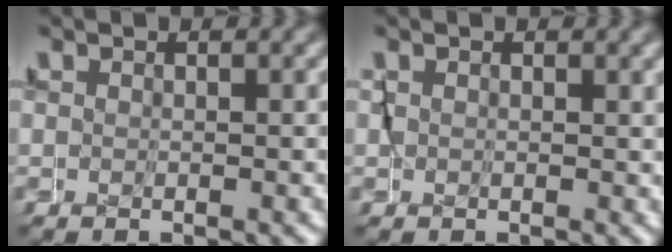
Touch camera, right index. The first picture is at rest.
{"total": 0.6, "force": [0.2, 0.5, 0.4], "torque": [-0.002, -0.002, 0.003]}